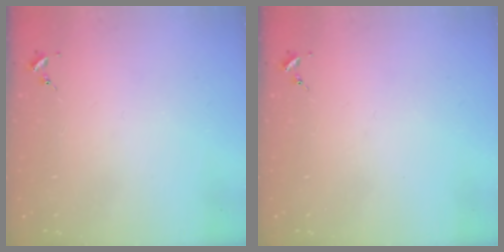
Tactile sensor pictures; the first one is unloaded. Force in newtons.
{"total": 0.0}